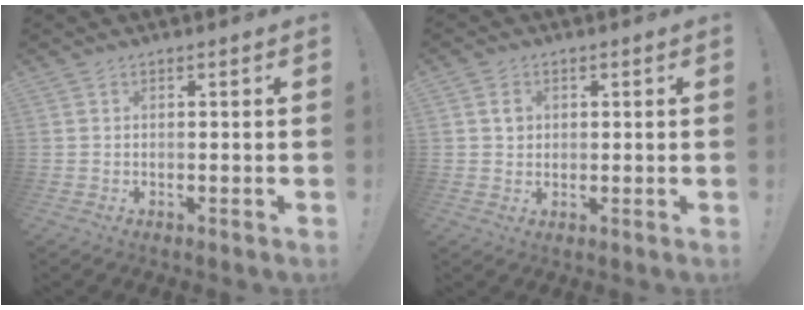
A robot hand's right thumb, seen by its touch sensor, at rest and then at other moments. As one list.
[{"total": 2.7, "force": [0.7, 2.3, 1.2], "torque": [-0.005, -0.002, 0.009]}]